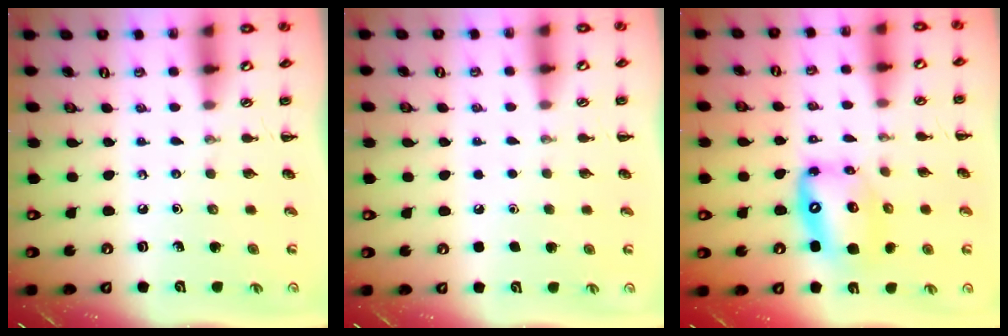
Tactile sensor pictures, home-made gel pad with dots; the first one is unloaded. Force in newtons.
{"total": 1.7, "press": 1.7, "slide": 0.1}
{"total": 12.4, "press": 12.0, "slide": 3.2}